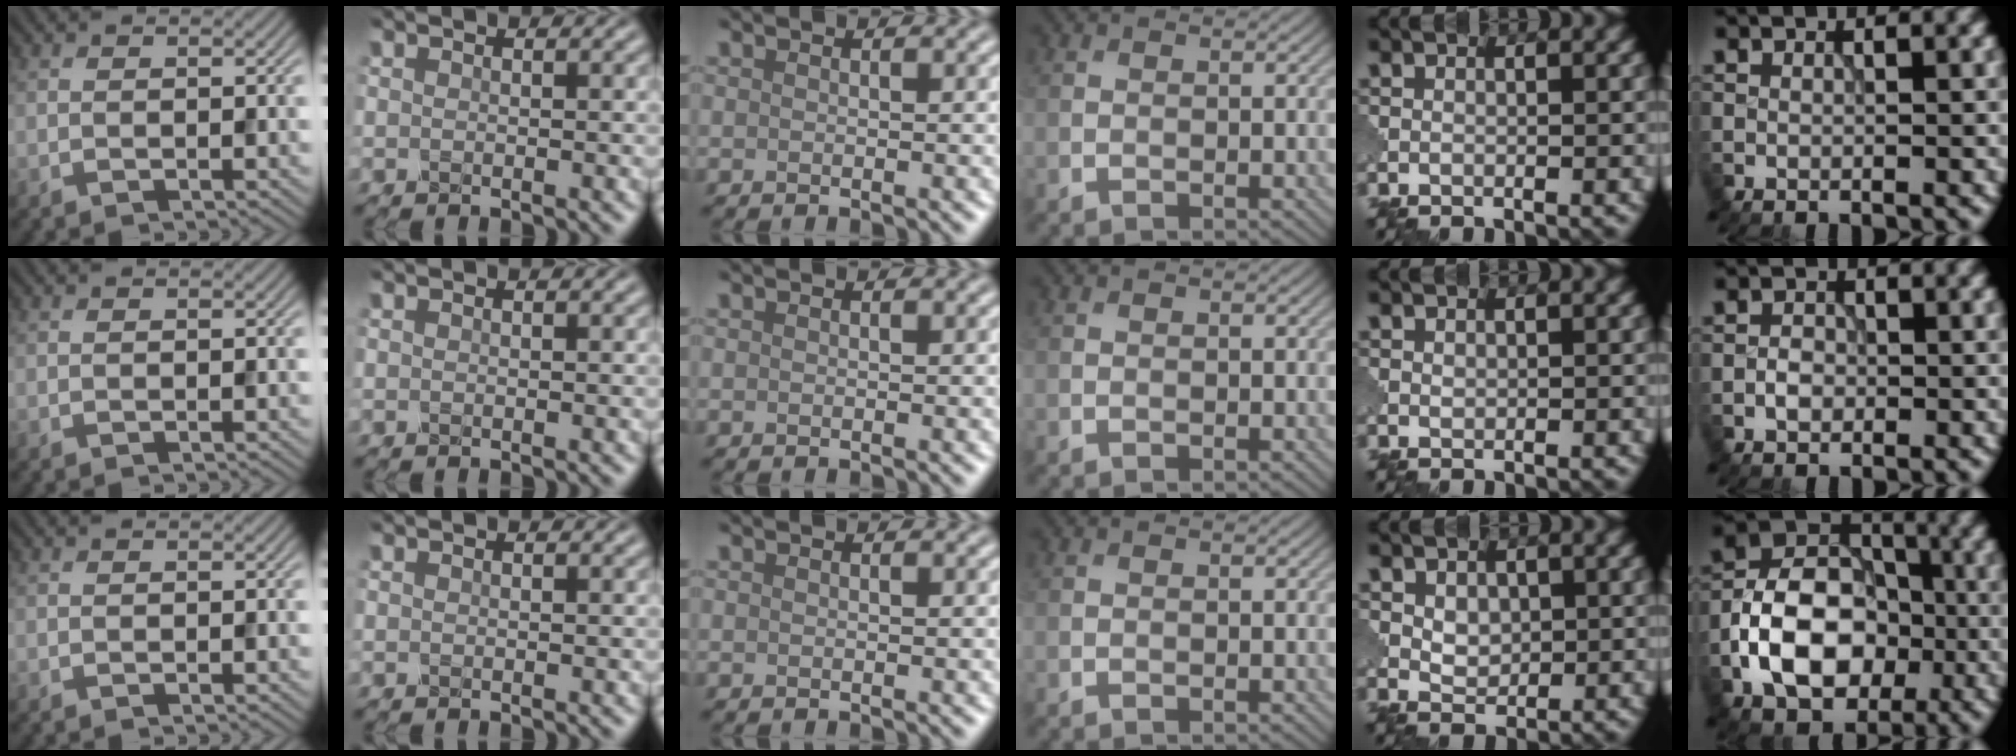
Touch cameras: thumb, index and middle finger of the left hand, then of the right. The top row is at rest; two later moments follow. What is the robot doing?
{"motion": "close", "object": "eyeshadow palette"}